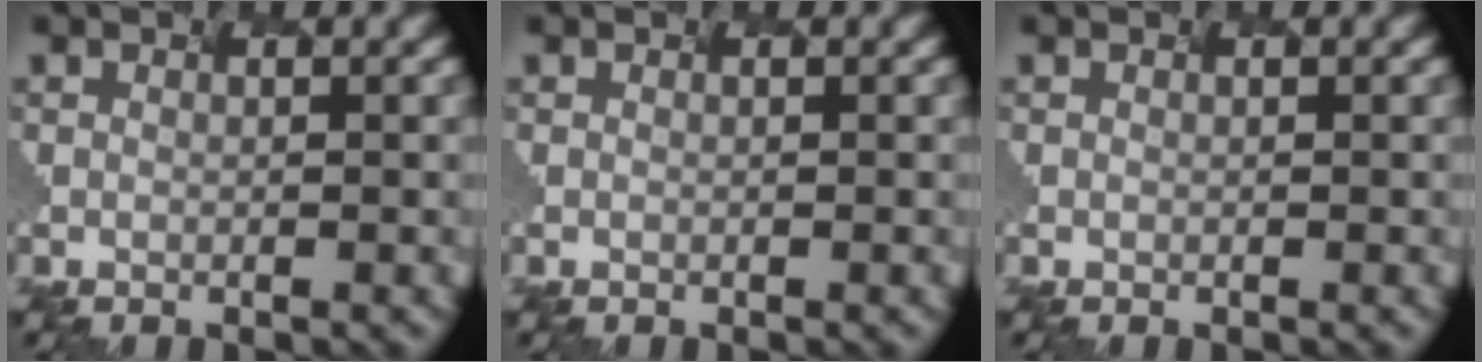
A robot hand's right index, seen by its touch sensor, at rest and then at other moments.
{"total": 0.0}
{"total": 0.0}